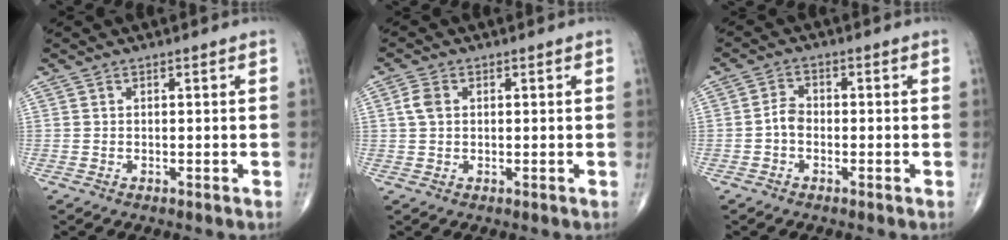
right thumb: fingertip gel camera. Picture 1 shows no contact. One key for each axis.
{"total": 3.0, "fx": 0.6, "fy": 2.1, "fz": 2.0, "tx": -0.046, "ty": 0.006, "tz": 0.009}
{"total": 2.9, "fx": -0.9, "fy": 2.0, "fz": 1.9, "tx": -0.027, "ty": 0.011, "tz": -0.027}